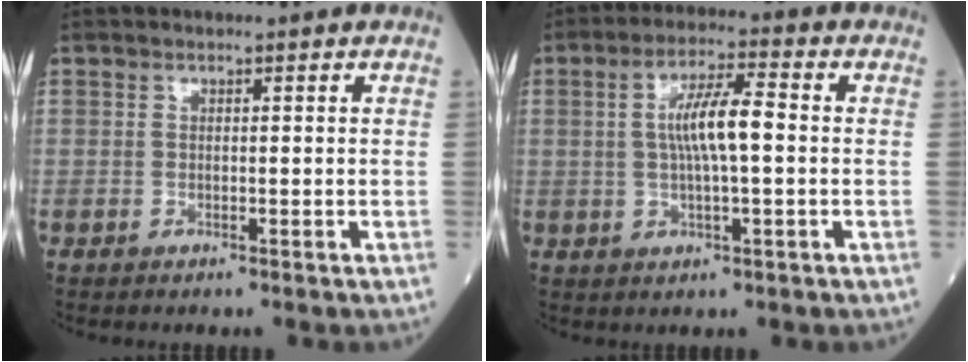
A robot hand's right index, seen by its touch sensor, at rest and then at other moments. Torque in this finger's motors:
{"motor_torque": [0.66, -0.40, 0.61, 0.16]}